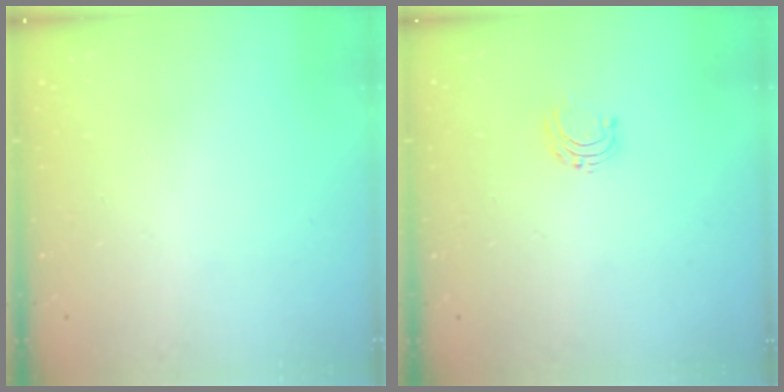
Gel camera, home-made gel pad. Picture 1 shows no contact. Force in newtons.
{"total": 4.9, "press": 4.9, "slide": 0.5}